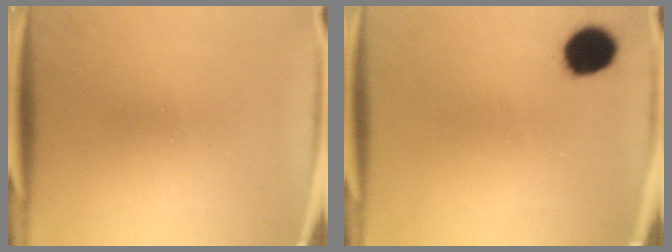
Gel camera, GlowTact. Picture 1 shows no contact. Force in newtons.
{"total": 8.4}